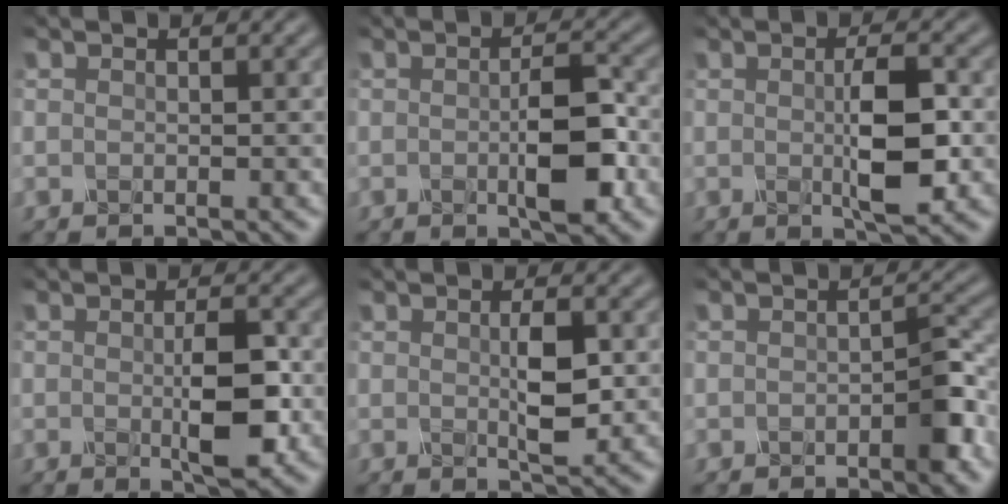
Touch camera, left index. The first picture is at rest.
{"total": 4.5, "force": [-1.1, 1.0, 4.3], "torque": [-0.079, 0.005, -0.017]}
{"total": 4.5, "force": [-0.2, 0.8, 4.5], "torque": [-0.081, 0.003, -0.001]}
{"total": 4.5, "force": [-0.6, 1.1, 4.3], "torque": [-0.079, 0.000, -0.008]}
{"total": 2.8, "force": [0.3, 0.4, 2.7], "torque": [-0.055, 0.001, 0.011]}
{"total": 3.2, "force": [-1.5, 0.6, 2.7], "torque": [-0.042, 0.005, -0.027]}